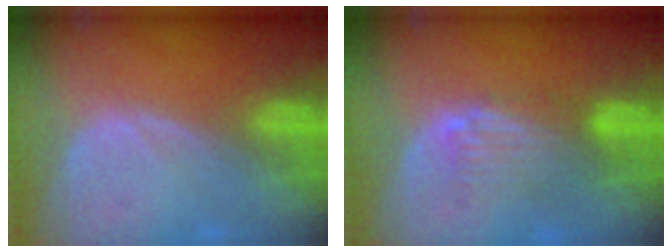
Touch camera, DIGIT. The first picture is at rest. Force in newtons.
{"total": 5.1, "press": 4.4, "slide": 2.6}